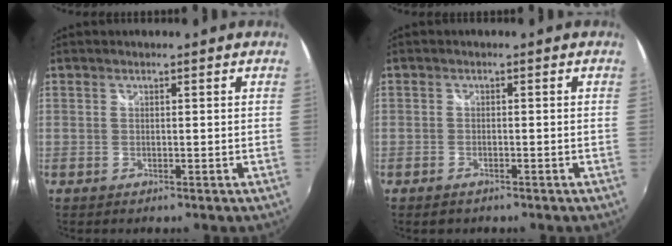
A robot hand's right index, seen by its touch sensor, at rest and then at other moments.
{"total": 1.6, "force": [-1.2, 0.9, 0.5], "torque": [-0.012, -0.002, -0.020]}